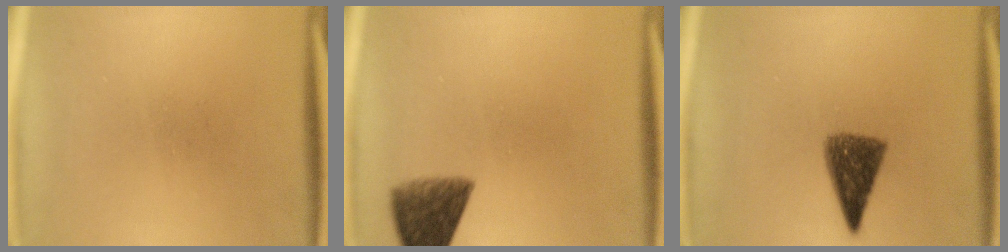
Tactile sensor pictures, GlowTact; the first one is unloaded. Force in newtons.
{"total": 7.4}
{"total": 7.3}